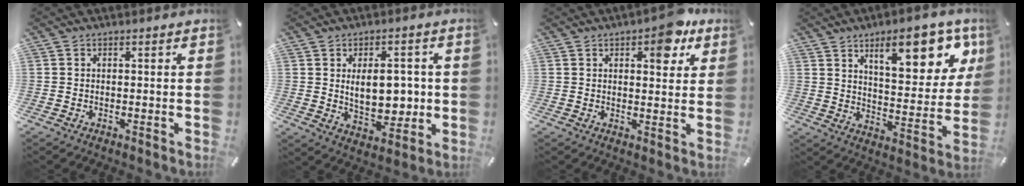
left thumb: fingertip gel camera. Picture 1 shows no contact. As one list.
[{"total": 10.9, "force": [1.2, 6.5, 8.6], "torque": [-0.111, -0.006, 0.017]}, {"total": 7.9, "force": [4.3, 3.9, 5.4], "torque": [-0.044, -0.027, 0.063]}, {"total": 16.9, "force": [9.7, 7.1, 11.8], "torque": [-0.154, -0.050, 0.154]}]